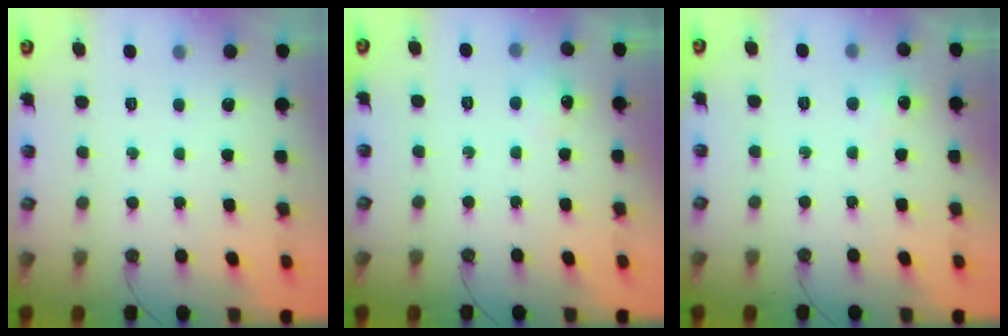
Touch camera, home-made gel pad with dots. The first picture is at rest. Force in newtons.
{"total": 5.6, "press": 5.5, "slide": 0.7}
{"total": 3.9, "press": 3.8, "slide": 0.6}